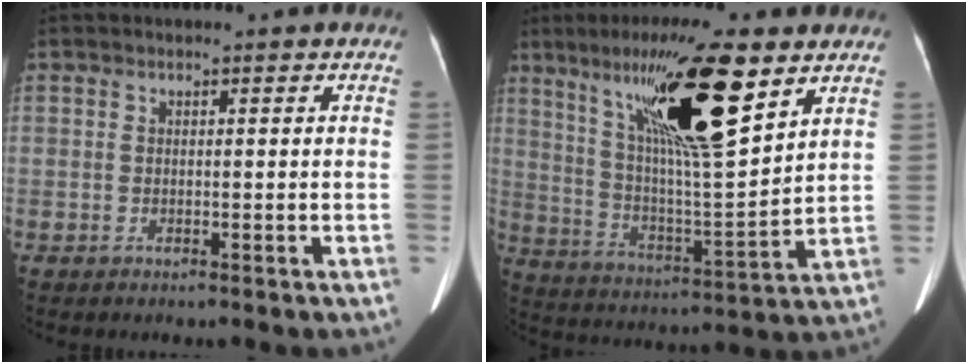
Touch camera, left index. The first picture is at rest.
{"total": 19.7, "force": [10.9, 2.1, 16.3], "torque": [-0.289, 0.011, 0.193]}